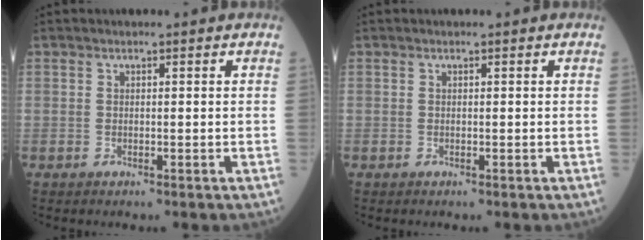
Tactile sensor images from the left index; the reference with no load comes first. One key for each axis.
{"total": 0.0}